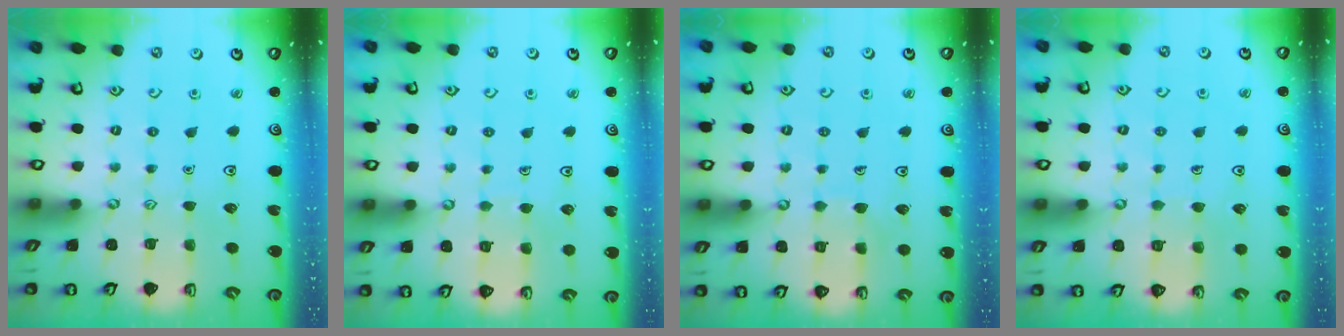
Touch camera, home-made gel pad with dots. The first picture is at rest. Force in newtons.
{"total": 3.5, "press": 3.5, "slide": 0.1}
{"total": 6.1, "press": 6.1, "slide": 0.4}
{"total": 4.8, "press": 4.8, "slide": 0.3}